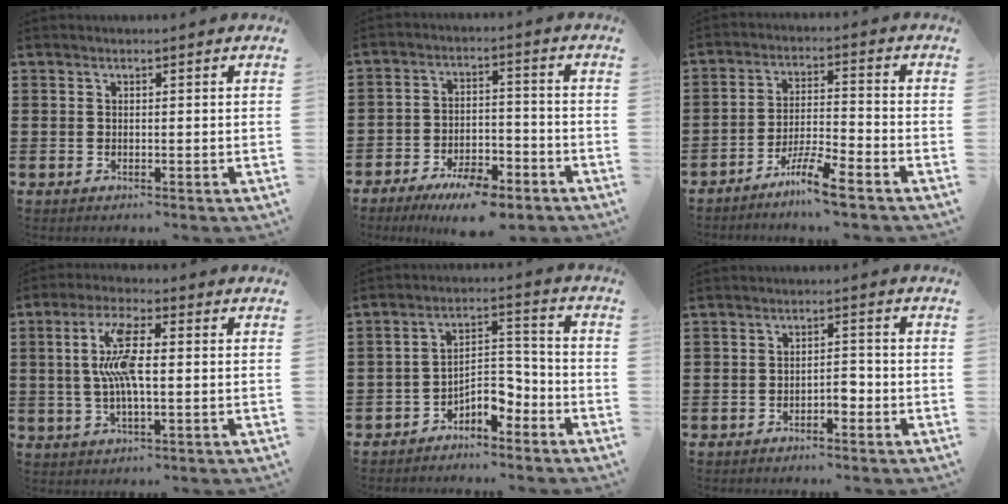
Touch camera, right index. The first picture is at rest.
{"total": 7.2, "force": [-6.1, 2.0, 3.1], "torque": [-0.056, 0.013, -0.114]}
{"total": 6.6, "force": [-5.3, 0.1, 3.9], "torque": [-0.085, -0.003, -0.103]}
{"total": 8.6, "force": [0.4, 2.6, 8.1], "torque": [-0.171, 0.001, 0.000]}
{"total": 5.9, "force": [-4.1, 2.5, 3.5], "torque": [-0.060, 0.016, -0.077]}
{"total": 2.4, "force": [-1.4, 1.0, 1.7], "torque": [-0.032, 0.004, -0.029]}